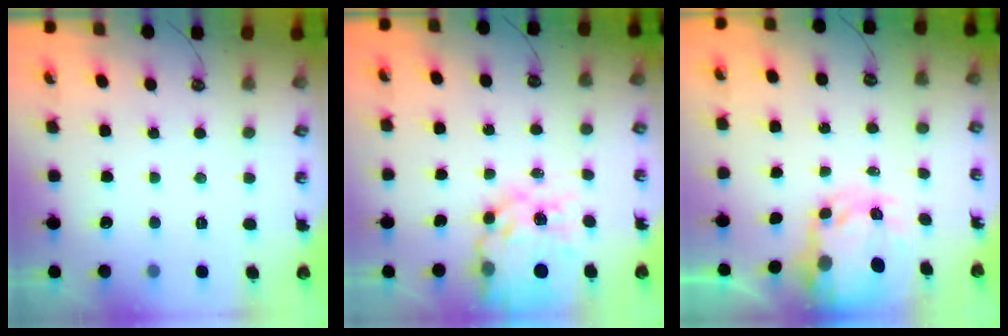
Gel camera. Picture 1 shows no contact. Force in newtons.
{"total": 17.0, "press": 16.9, "slide": 1.8}
{"total": 5.2, "press": 5.2, "slide": 0.4}